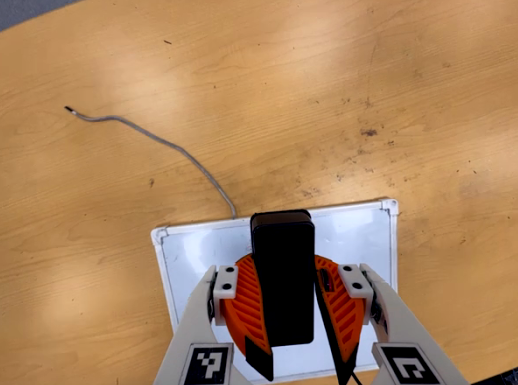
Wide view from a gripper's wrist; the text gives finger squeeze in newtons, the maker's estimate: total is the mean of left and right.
{"total": 10.8, "left": 10.1, "right": 11.5}